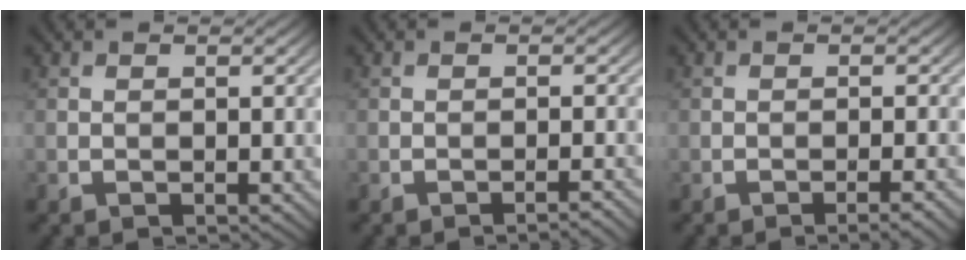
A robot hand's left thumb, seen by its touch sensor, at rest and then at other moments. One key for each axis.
{"total": 1.4, "fx": -1.1, "fy": 0.1, "fz": 0.9, "tx": -0.005, "ty": 0.006, "tz": -0.022}
{"total": 2.0, "fx": -1.2, "fy": 0.2, "fz": 1.6, "tx": -0.019, "ty": 0.007, "tz": -0.024}